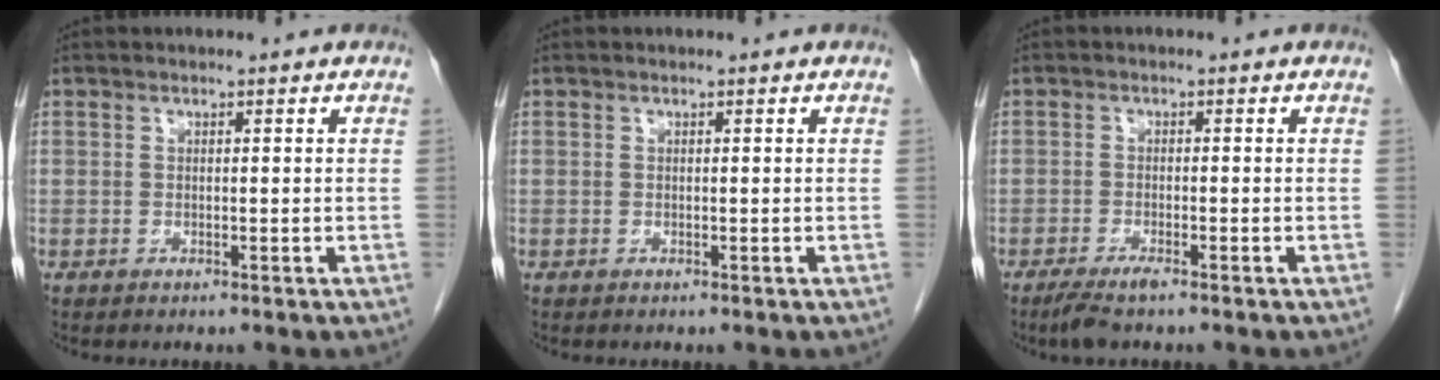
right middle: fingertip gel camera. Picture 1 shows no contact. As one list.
[{"total": 0.0}, {"total": 3.1, "force": [-2.3, 0.2, 2.1], "torque": [-0.042, -0.007, -0.045]}]